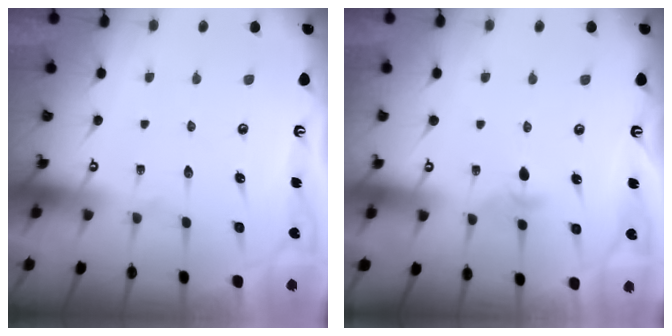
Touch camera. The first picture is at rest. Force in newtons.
{"total": 3.8, "press": 3.7, "slide": 0.8}